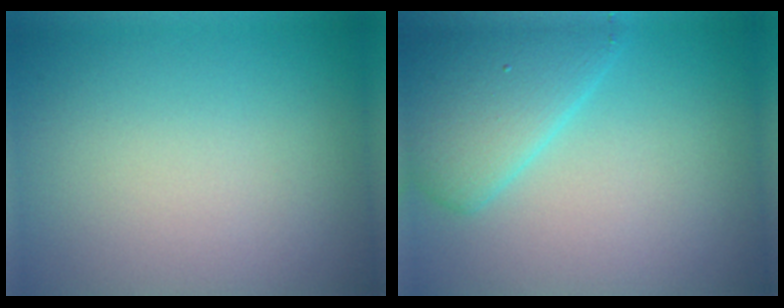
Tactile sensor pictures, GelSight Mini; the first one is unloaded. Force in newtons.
{"total": 5.4, "press": 5.4, "slide": 0.2}